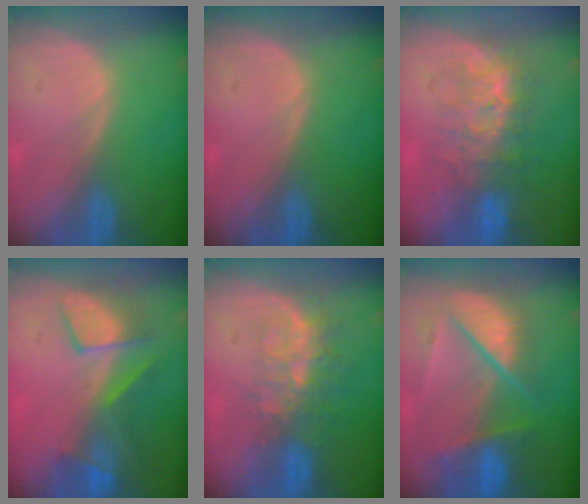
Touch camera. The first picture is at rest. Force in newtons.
{"total": 0.0}
{"total": 7.6, "press": 7.3, "slide": 2.2}
{"total": 7.7, "press": 7.2, "slide": 2.6}
{"total": 8.2, "press": 6.8, "slide": 4.6}
{"total": 9.3, "press": 8.2, "slide": 4.4}